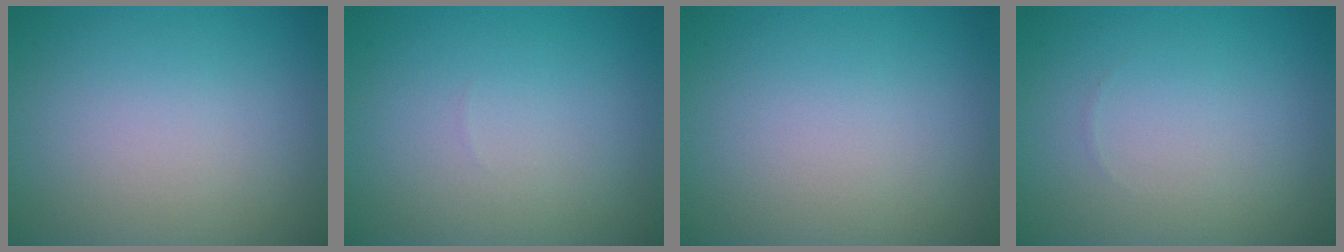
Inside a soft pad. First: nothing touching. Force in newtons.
{"total": 0.0}
{"total": 0.0}
{"total": 0.0}